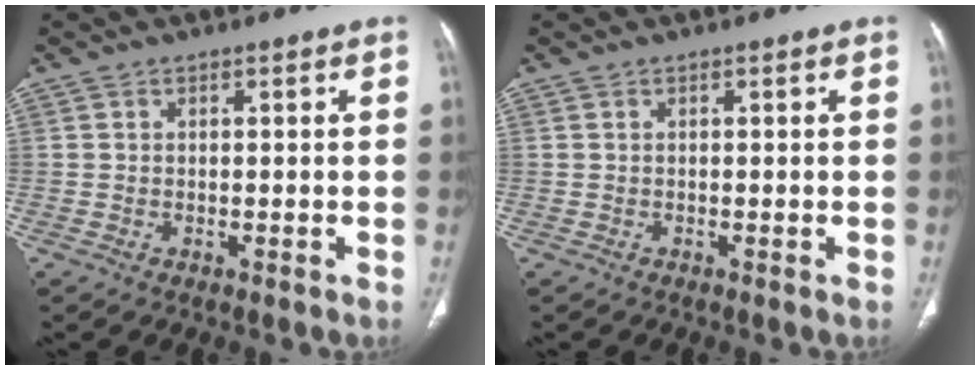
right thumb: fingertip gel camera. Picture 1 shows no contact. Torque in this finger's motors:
{"motor_torque": [0.00, 0.00, 0.00, 0.00, 0.02]}